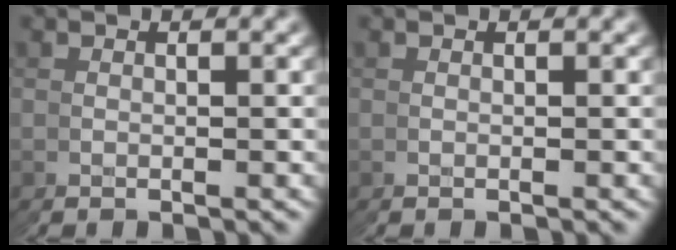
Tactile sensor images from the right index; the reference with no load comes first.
{"total": 0.0}